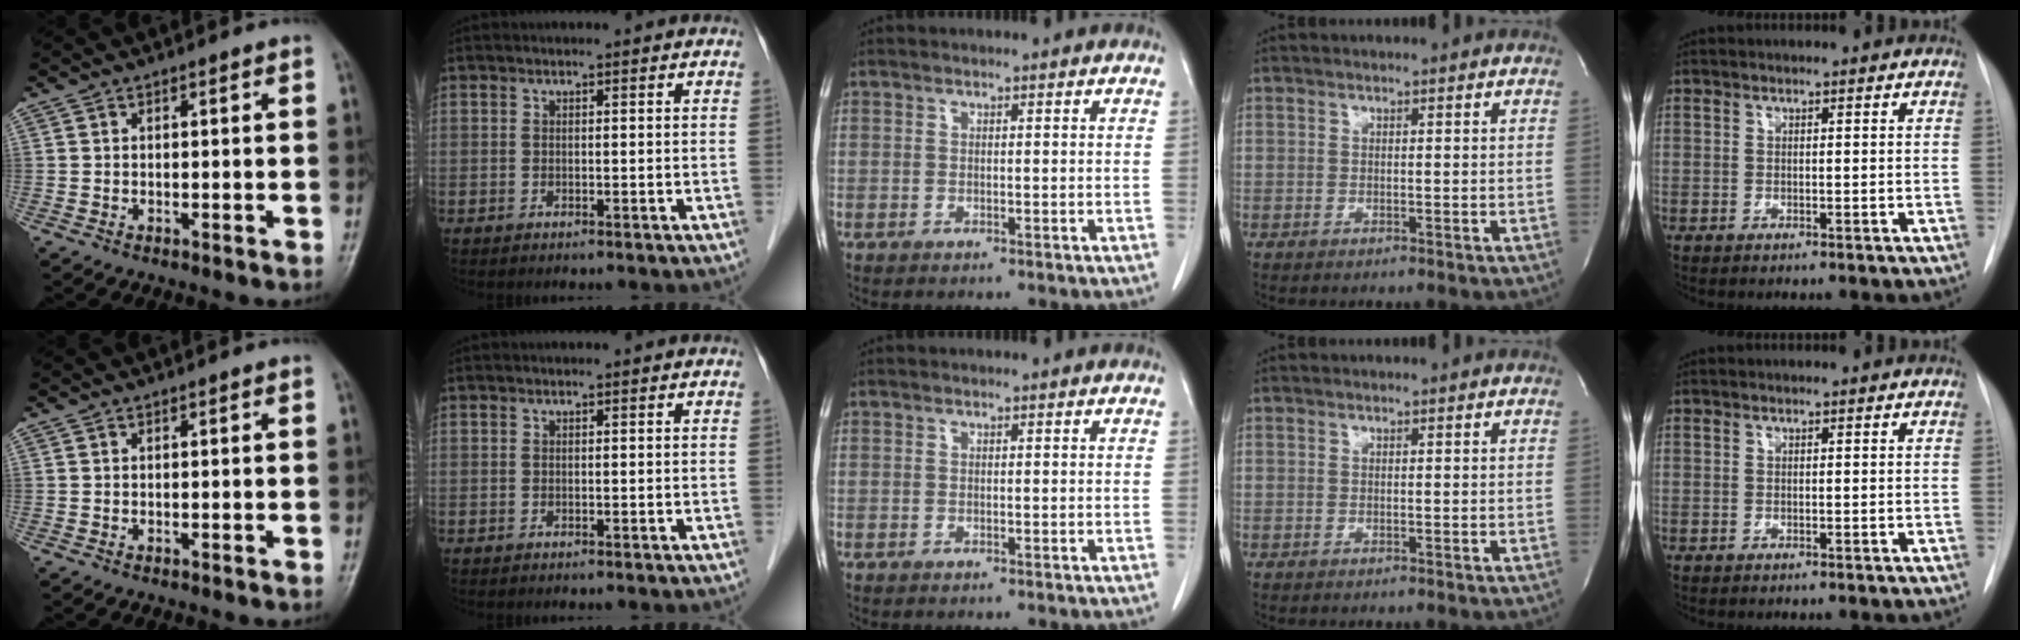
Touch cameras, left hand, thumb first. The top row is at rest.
{}